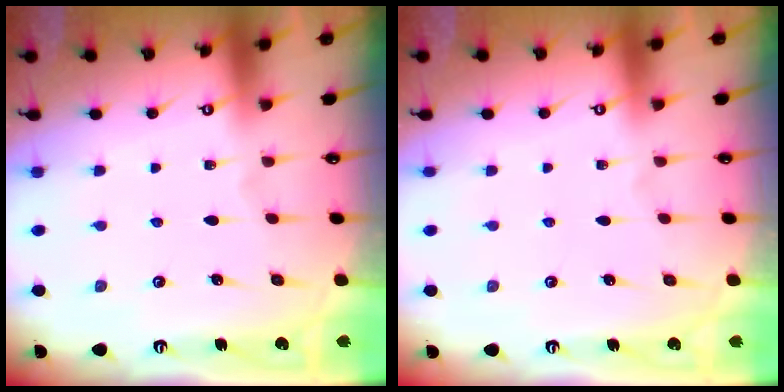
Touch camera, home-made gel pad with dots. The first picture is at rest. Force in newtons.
{"total": 0.0}